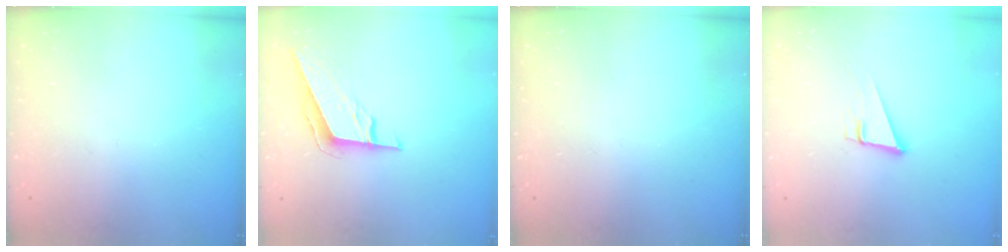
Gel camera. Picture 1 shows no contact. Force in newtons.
{"total": 8.6, "press": 8.6, "slide": 0.2}
{"total": 0.0}
{"total": 6.8, "press": 6.3, "slide": 2.5}